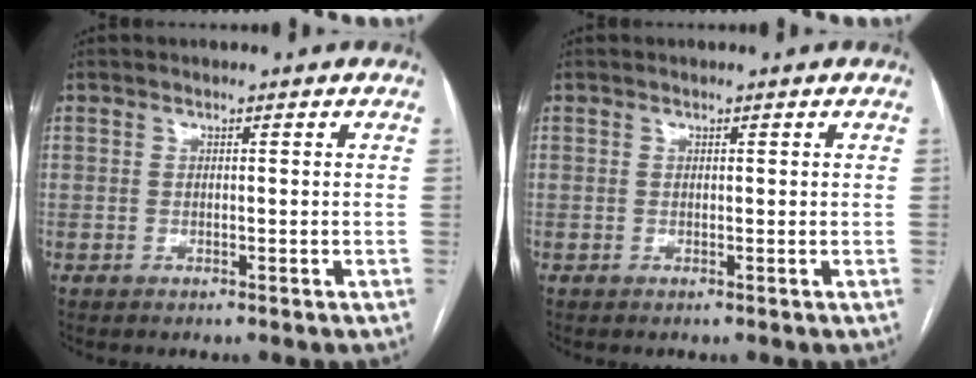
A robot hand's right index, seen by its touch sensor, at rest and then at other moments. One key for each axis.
{"total": 0.0}